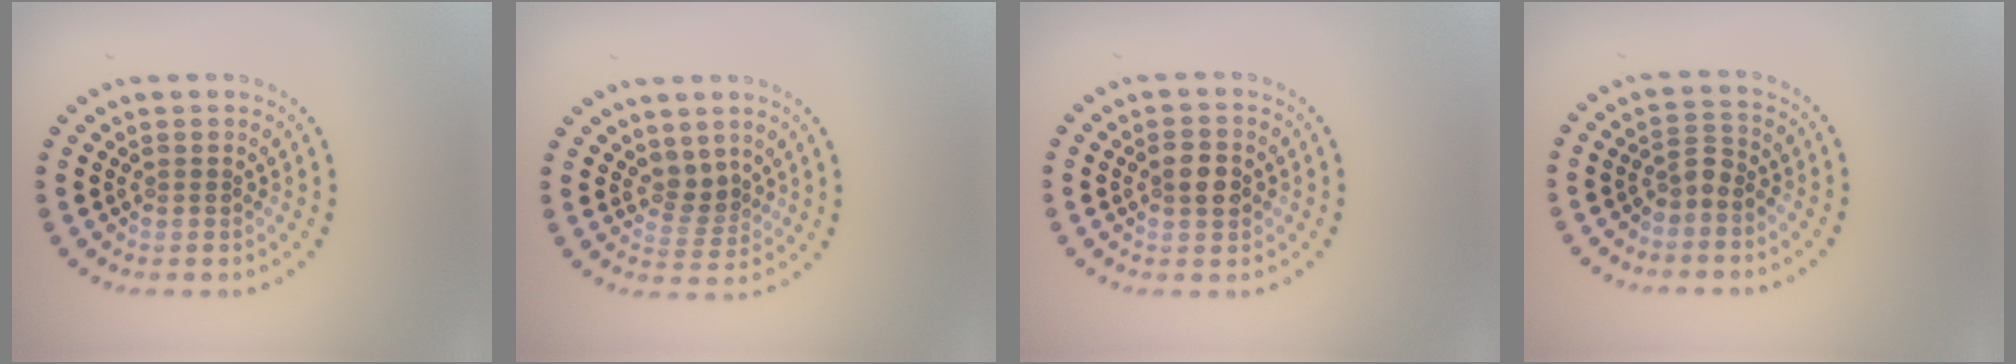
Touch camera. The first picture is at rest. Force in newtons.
{"total": 2.0, "press": 1.5, "slide": 1.3}
{"total": 2.8, "press": 2.8, "slide": 0.0}
{"total": 1.9, "press": 1.4, "slide": 1.2}